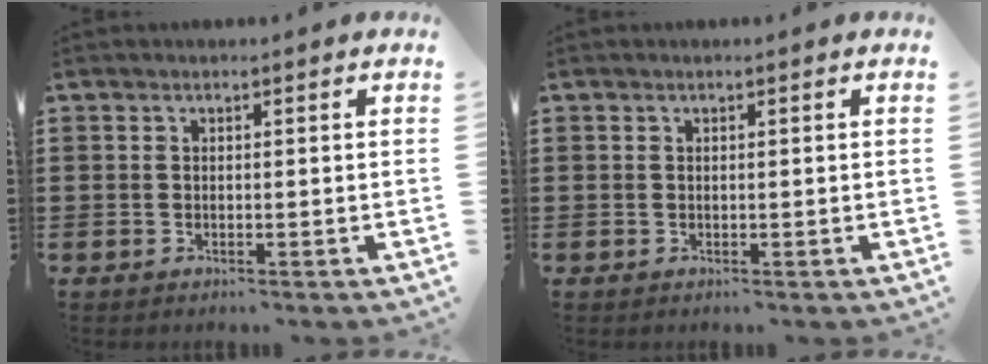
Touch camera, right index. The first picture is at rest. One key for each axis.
{"total": 0.0}